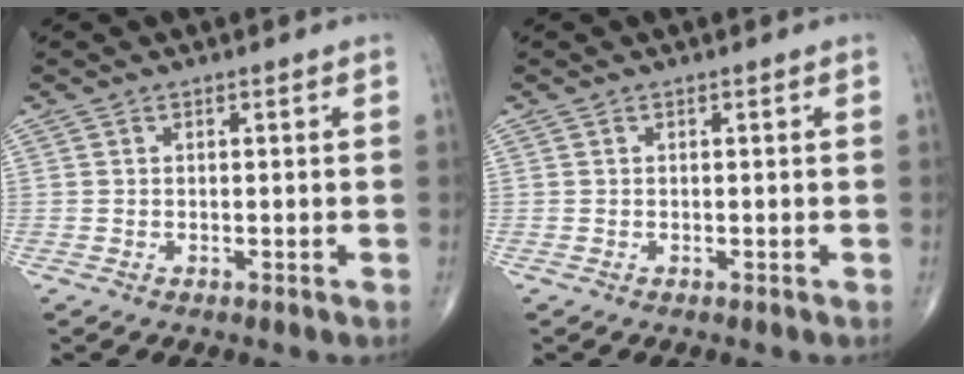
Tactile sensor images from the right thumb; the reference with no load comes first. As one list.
[{"total": 0.0}]